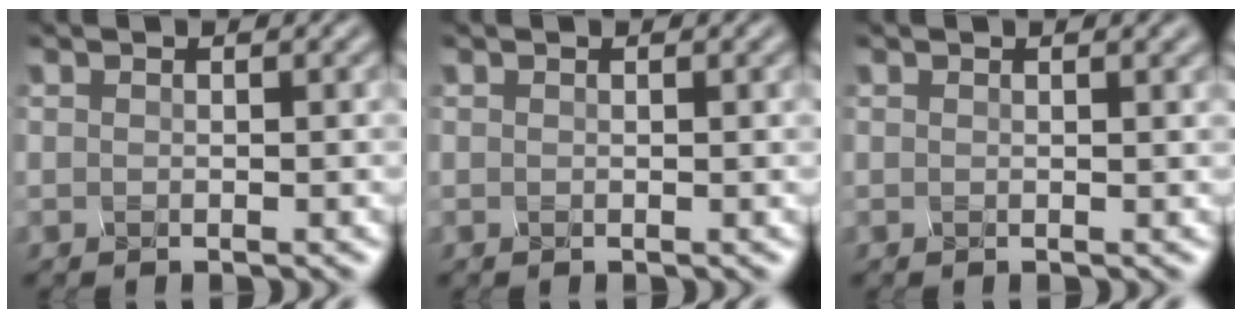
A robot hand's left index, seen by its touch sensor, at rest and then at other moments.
{"total": 0.6, "force": [0.2, 0.2, 0.5], "torque": [-0.005, 0.006, 0.001]}
{"total": 2.0, "force": [0.8, 0.8, 1.7], "torque": [-0.013, 0.022, 0.005]}